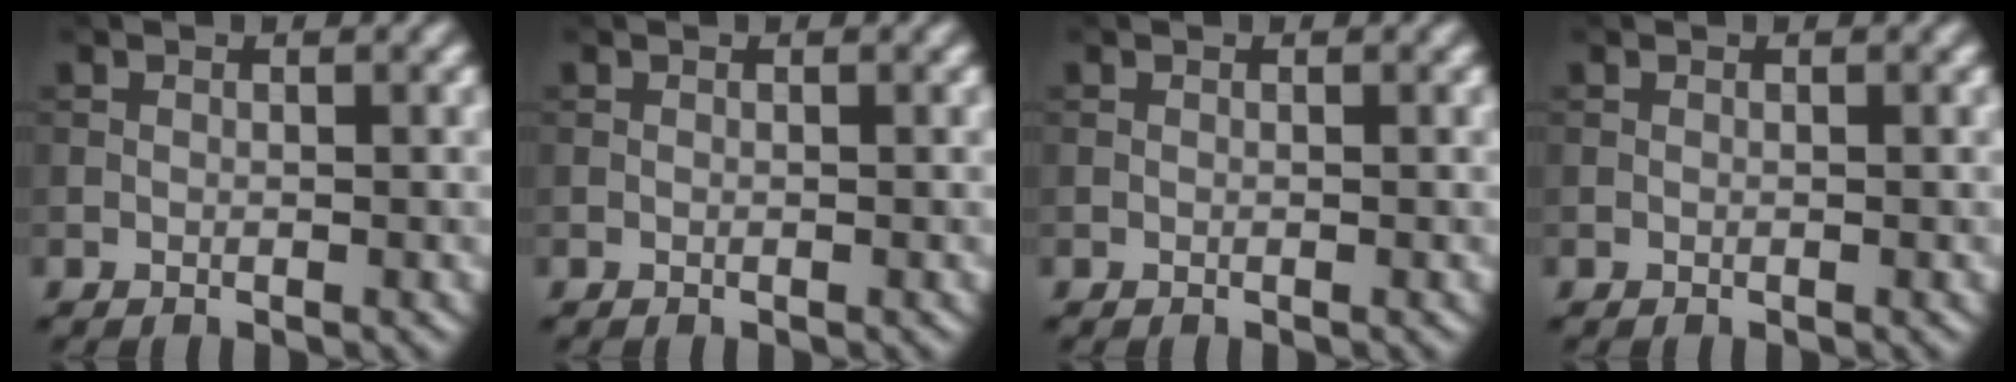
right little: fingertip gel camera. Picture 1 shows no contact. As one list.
[{"total": 0.0}, {"total": 0.0}, {"total": 0.0}]